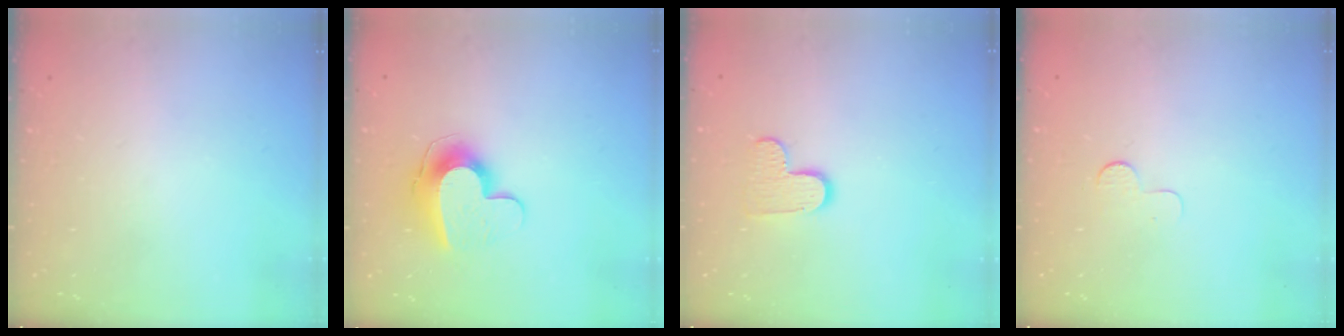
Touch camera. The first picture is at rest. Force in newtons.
{"total": 11.4, "press": 11.3, "slide": 1.0}
{"total": 7.4, "press": 7.4, "slide": 0.2}
{"total": 3.8, "press": 3.7, "slide": 0.3}